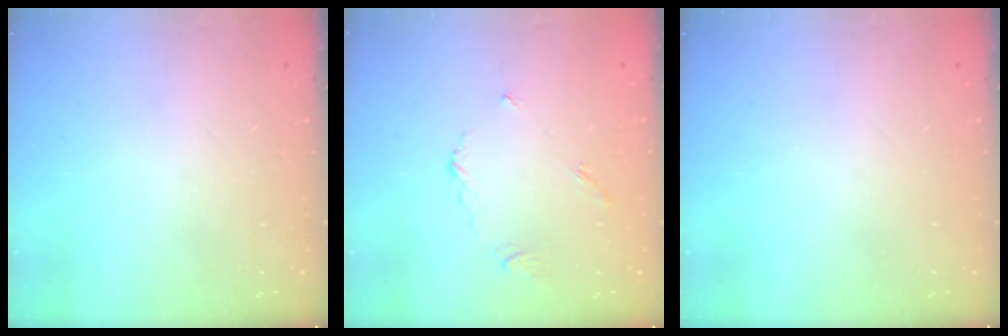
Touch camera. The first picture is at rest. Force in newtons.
{"total": 4.0, "press": 4.0, "slide": 0.3}
{"total": 0.0}